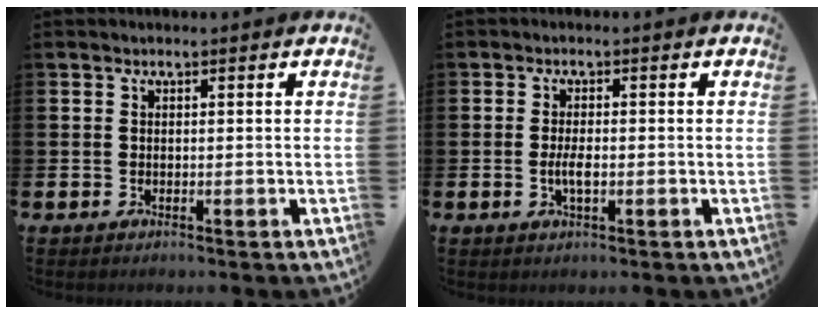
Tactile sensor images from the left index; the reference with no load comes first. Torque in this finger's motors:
{"motor_torque": [0.50, 0.25, 0.06, 0.10]}